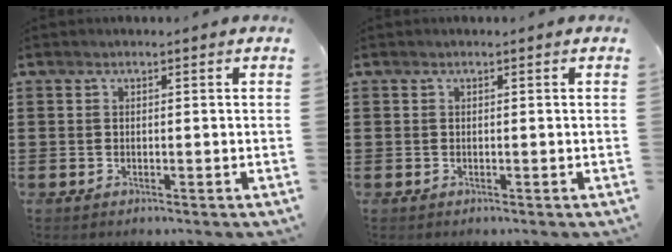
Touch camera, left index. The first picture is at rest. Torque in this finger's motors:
{"motor_torque": [0.00, 0.00, 0.00, 0.00]}